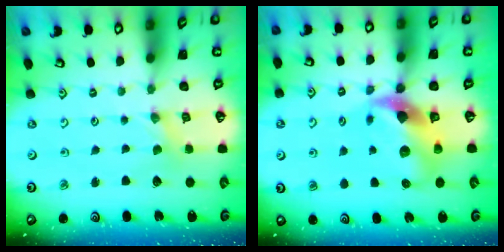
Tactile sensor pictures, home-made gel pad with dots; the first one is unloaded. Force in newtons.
{"total": 12.3, "press": 12.2, "slide": 1.7}